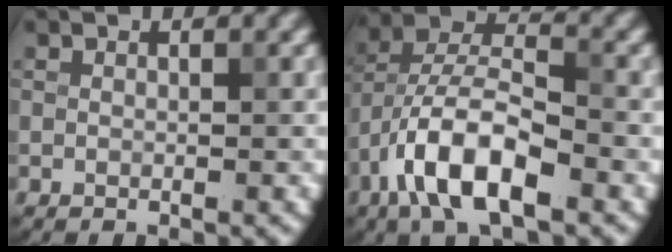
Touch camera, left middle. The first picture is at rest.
{"total": 8.8, "force": [-4.3, 3.7, 6.7], "torque": [-0.118, 0.012, -0.084]}